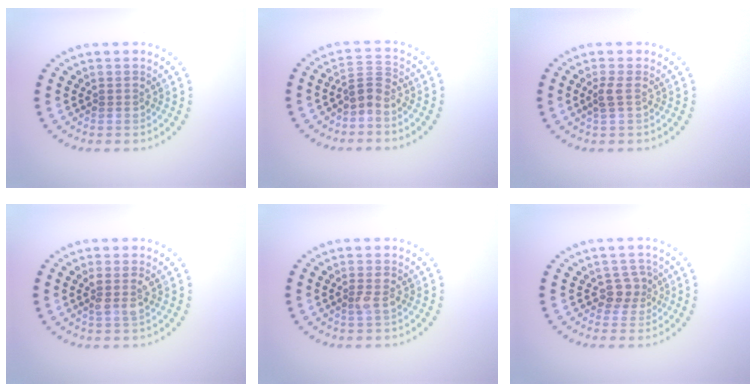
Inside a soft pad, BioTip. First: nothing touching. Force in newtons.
{"total": 2.1, "press": 1.4, "slide": 1.6}
{"total": 1.2, "press": 1.0, "slide": 0.6}
{"total": 1.7, "press": 1.6, "slide": 0.7}
{"total": 1.2, "press": 1.1, "slide": 0.4}
{"total": 2.1, "press": 1.7, "slide": 1.2}